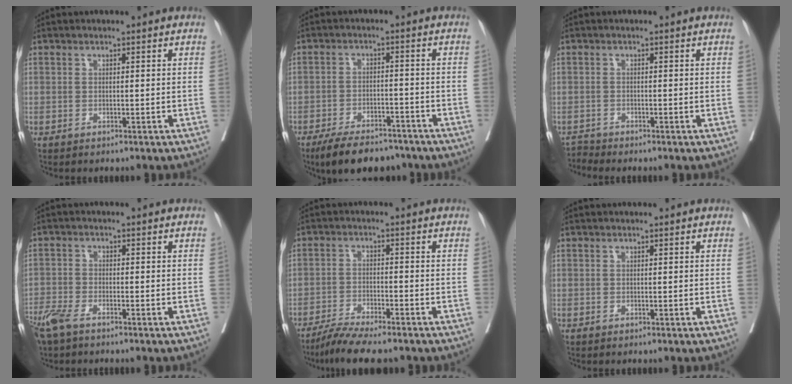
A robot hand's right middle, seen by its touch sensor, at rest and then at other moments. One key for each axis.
{"total": 10.8, "fx": -8.9, "fy": 3.7, "fz": 4.9, "tx": -0.072, "ty": -0.005, "tz": -0.138}
{"total": 1.5, "fx": -1.2, "fy": -0.7, "fz": -0.6, "tx": 0.012, "ty": -0.015, "tz": -0.024}
{"total": 4.9, "fx": -3.8, "fy": 1.4, "fz": 2.7, "tx": -0.059, "ty": -0.007, "tz": -0.076}
{"total": 8.3, "fx": -7.1, "fy": 0.5, "fz": 4.4, "tx": -0.072, "ty": -0.023, "tz": -0.118}
{"total": 0.0}